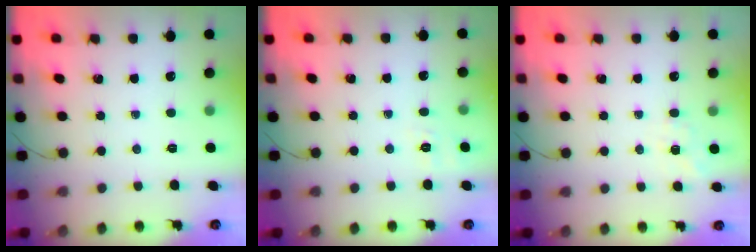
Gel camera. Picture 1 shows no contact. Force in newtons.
{"total": 1.8, "press": 0.1, "slide": 1.8}
{"total": 3.3, "press": 2.6, "slide": 1.9}